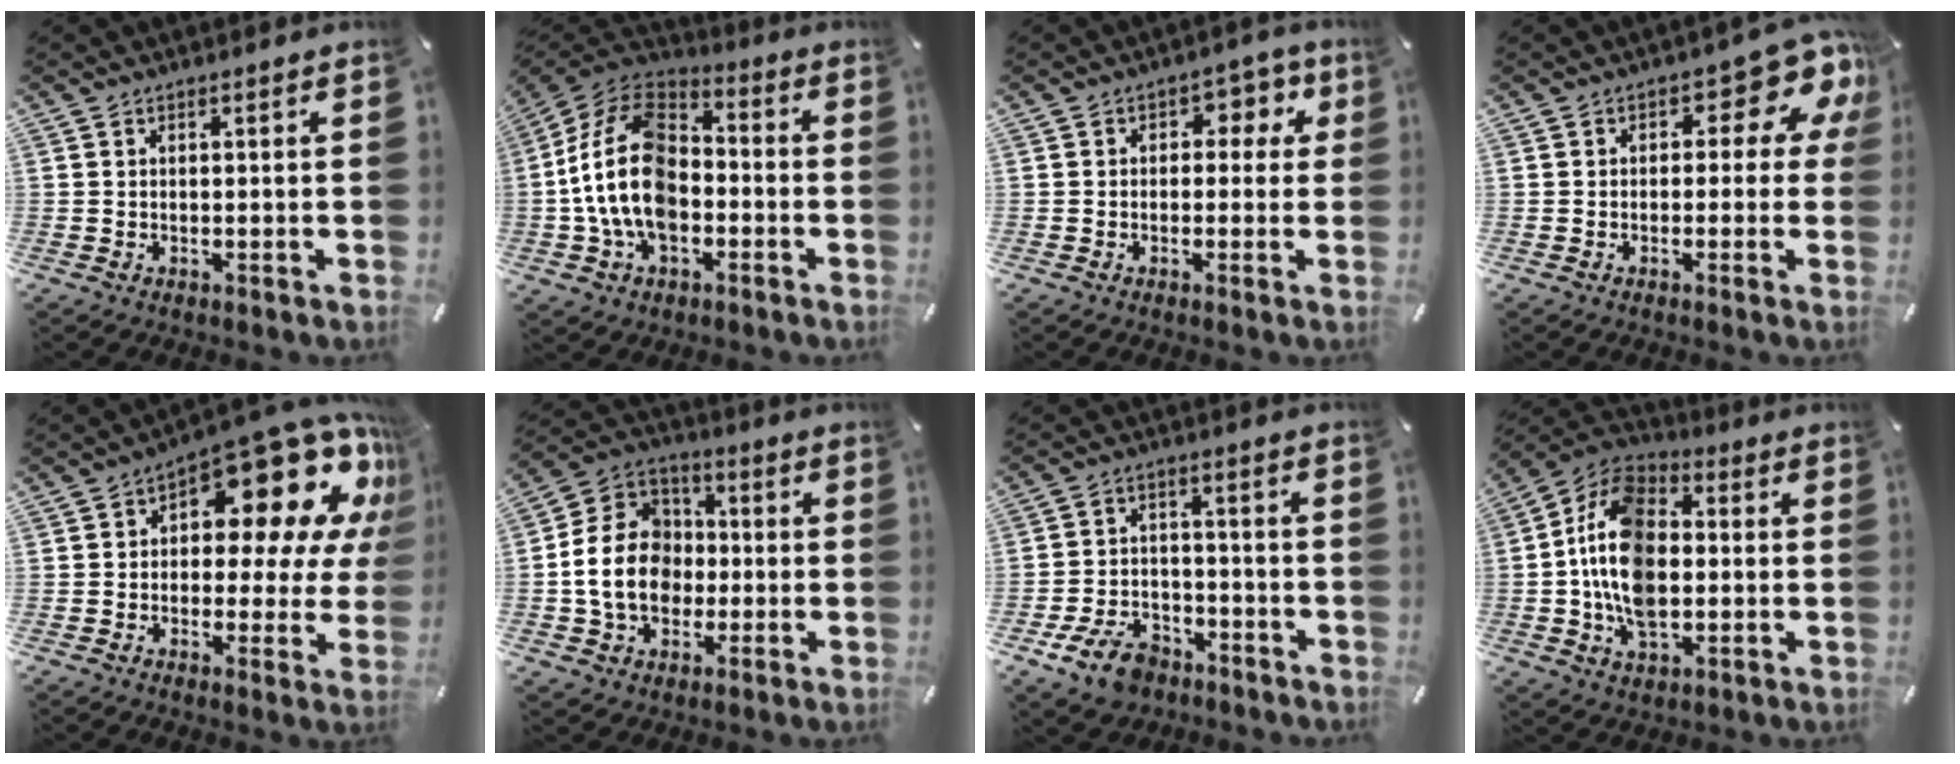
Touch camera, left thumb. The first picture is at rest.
{"total": 18.2, "force": [-3.7, 12.4, 12.9], "torque": [-0.278, 0.034, -0.069]}
{"total": 5.1, "force": [0.5, 4.0, 3.1], "torque": [-0.027, 0.000, -0.002]}
{"total": 9.6, "force": [3.5, 4.8, 7.6], "torque": [-0.089, -0.028, 0.056]}
{"total": 18.4, "force": [9.9, 9.1, 12.5], "torque": [-0.158, -0.085, 0.161]}
{"total": 15.3, "force": [-2.4, 12.8, 8.0], "torque": [-0.184, 0.027, -0.045]}
{"total": 9.9, "force": [-6.4, 6.1, 4.5], "torque": [-0.086, 0.044, -0.113]}
{"total": 17.1, "force": [-1.4, 11.5, 12.6], "torque": [-0.278, 0.008, -0.029]}